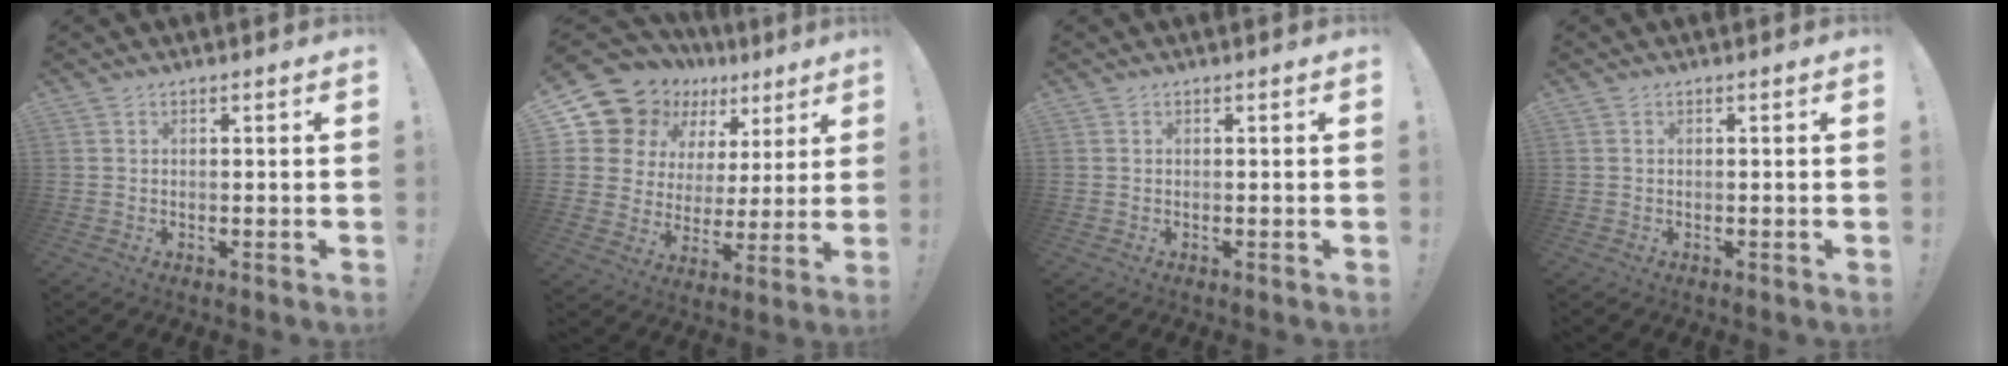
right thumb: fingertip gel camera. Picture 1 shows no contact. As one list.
[{"total": 15.2, "force": [11.3, 9.0, 4.8], "torque": [-0.099, -0.081, 0.223]}, {"total": 0.0}, {"total": 0.0}]